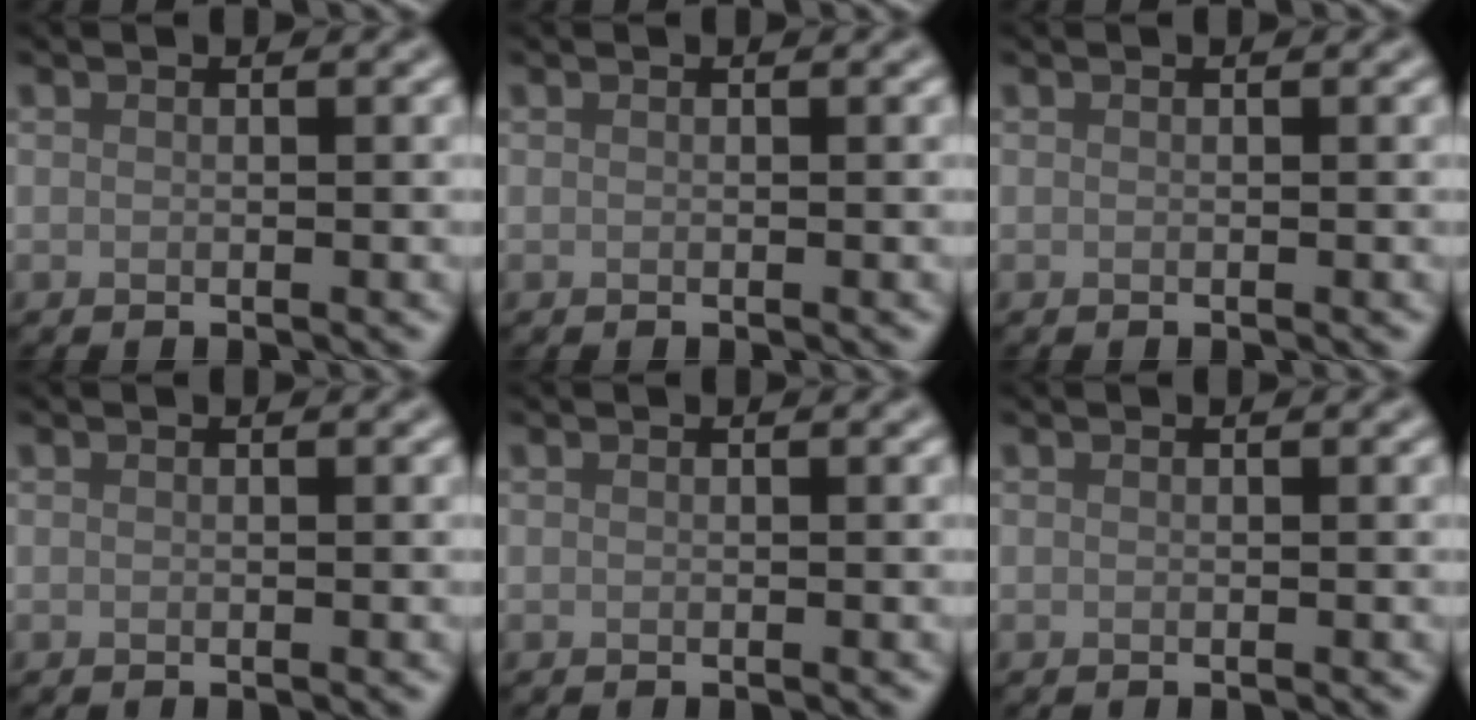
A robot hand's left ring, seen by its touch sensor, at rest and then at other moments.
{"total": 0.0}
{"total": 0.0}
{"total": 0.0}
{"total": 0.0}
{"total": 0.0}